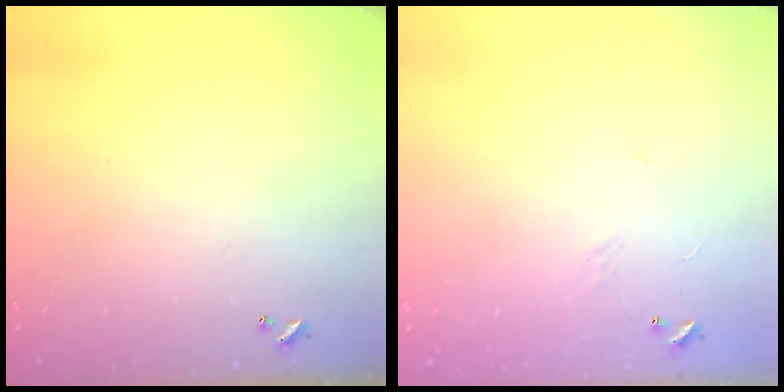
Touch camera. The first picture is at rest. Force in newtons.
{"total": 6.2, "press": 6.2, "slide": 0.8}